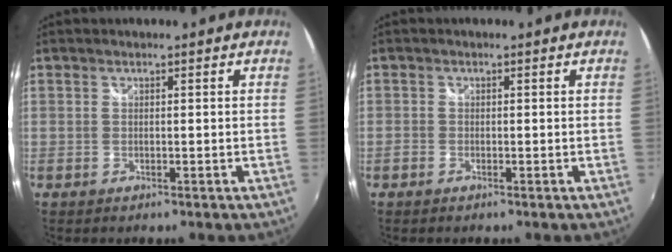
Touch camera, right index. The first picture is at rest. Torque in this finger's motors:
{"motor_torque": [-0.01, -0.05, -0.46, -0.21]}